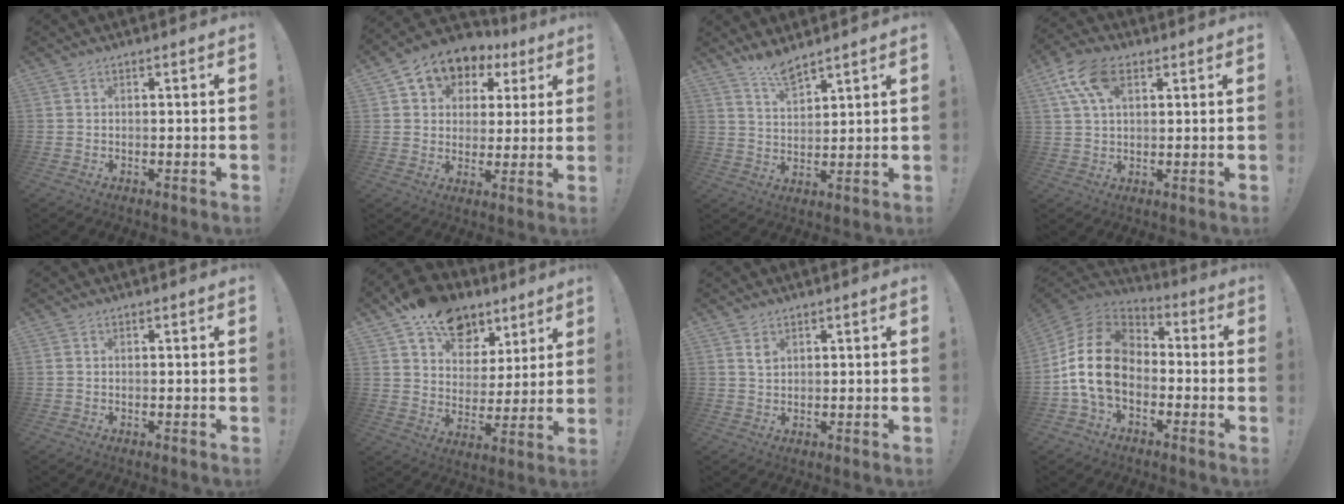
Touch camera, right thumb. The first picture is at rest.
{"total": 8.2, "force": [4.1, 6.5, 2.7], "torque": [-0.045, -0.031, 0.080]}
{"total": 6.7, "force": [5.9, 1.2, 2.9], "torque": [-0.048, -0.036, 0.105]}
{"total": 11.9, "force": [5.0, 6.9, 8.4], "torque": [-0.151, -0.002, 0.096]}
{"total": 0.0}
{"total": 15.0, "force": [10.2, 9.2, 6.0], "torque": [-0.094, -0.061, 0.186]}
{"total": 2.1, "force": [1.4, 1.3, 0.9], "torque": [-0.010, -0.005, 0.024]}
{"total": 17.9, "force": [-1.6, 12.4, 12.9], "torque": [-0.240, 0.030, -0.019]}